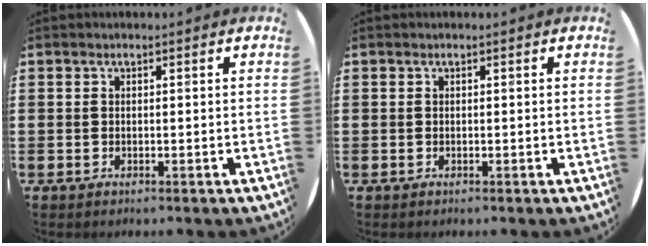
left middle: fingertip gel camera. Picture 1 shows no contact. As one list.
[{"total": 0.0}]